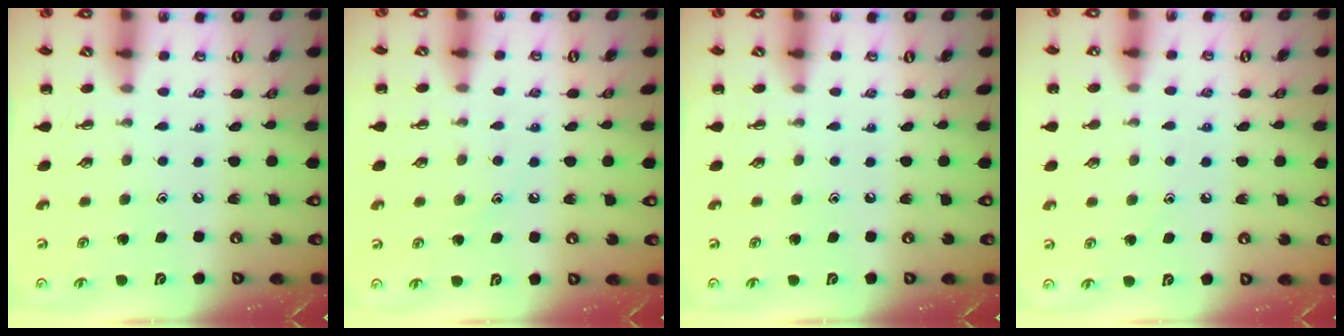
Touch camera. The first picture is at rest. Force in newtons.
{"total": 6.6, "press": 6.5, "slide": 1.4}
{"total": 0.0}
{"total": 6.8, "press": 6.5, "slide": 2.0}